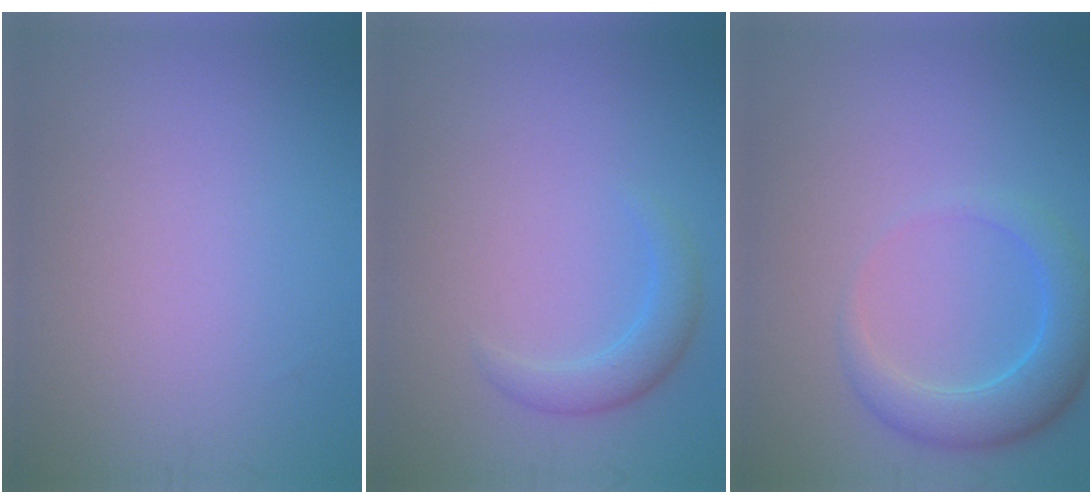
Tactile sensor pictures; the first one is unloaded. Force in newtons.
{"total": 2.3, "press": 2.2, "slide": 0.1}
{"total": 4.2, "press": 4.2, "slide": 0.3}